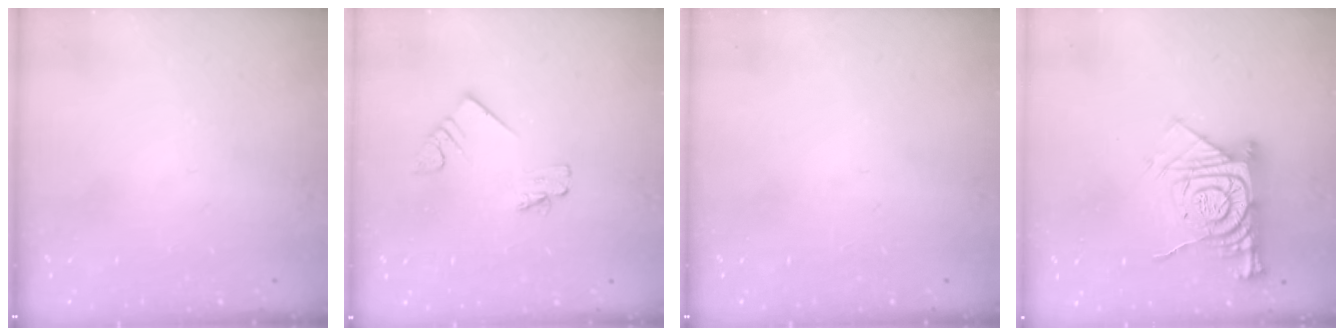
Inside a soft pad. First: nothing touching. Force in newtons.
{"total": 1.9, "press": 1.9, "slide": 0.1}
{"total": 0.0}
{"total": 13.6, "press": 13.5, "slide": 1.3}